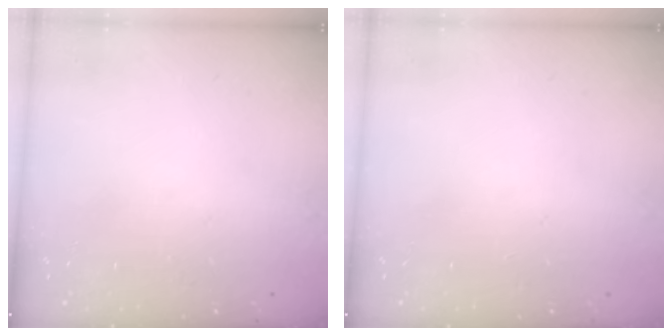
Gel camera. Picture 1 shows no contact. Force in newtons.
{"total": 0.0}